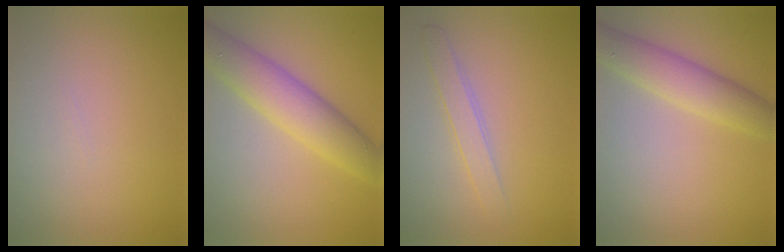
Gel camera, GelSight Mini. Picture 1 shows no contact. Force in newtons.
{"total": 5.7, "press": 5.7, "slide": 0.1}
{"total": 2.1, "press": 2.1, "slide": 0.0}
{"total": 4.3, "press": 4.3, "slide": 0.2}